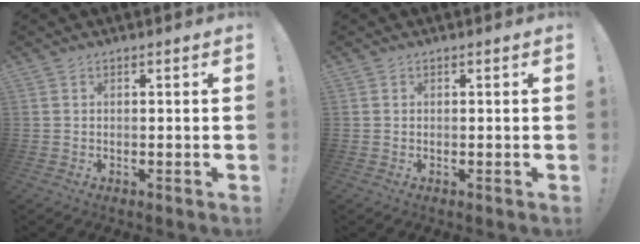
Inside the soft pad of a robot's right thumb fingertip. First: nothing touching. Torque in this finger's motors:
{"motor_torque": [-0.01, 0.12, 0.05, -0.13, 0.00]}